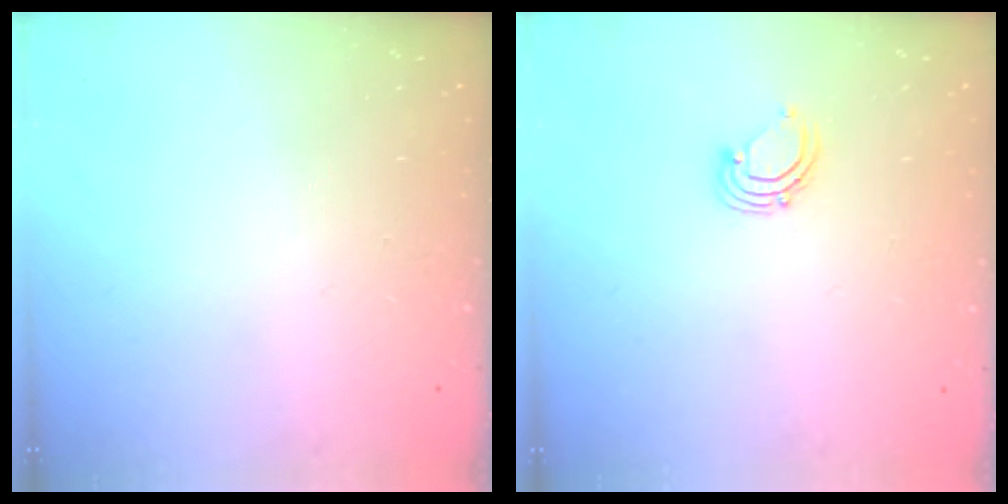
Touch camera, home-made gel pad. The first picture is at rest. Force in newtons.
{"total": 2.9, "press": 2.9, "slide": 0.2}